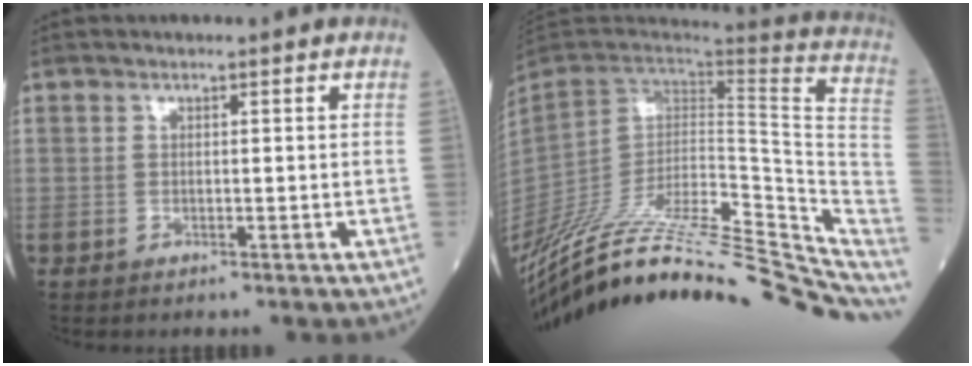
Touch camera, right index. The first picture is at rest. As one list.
[{"total": 35.0, "force": [-29.7, 6.1, 17.6], "torque": [-0.226, -0.036, -0.428]}]